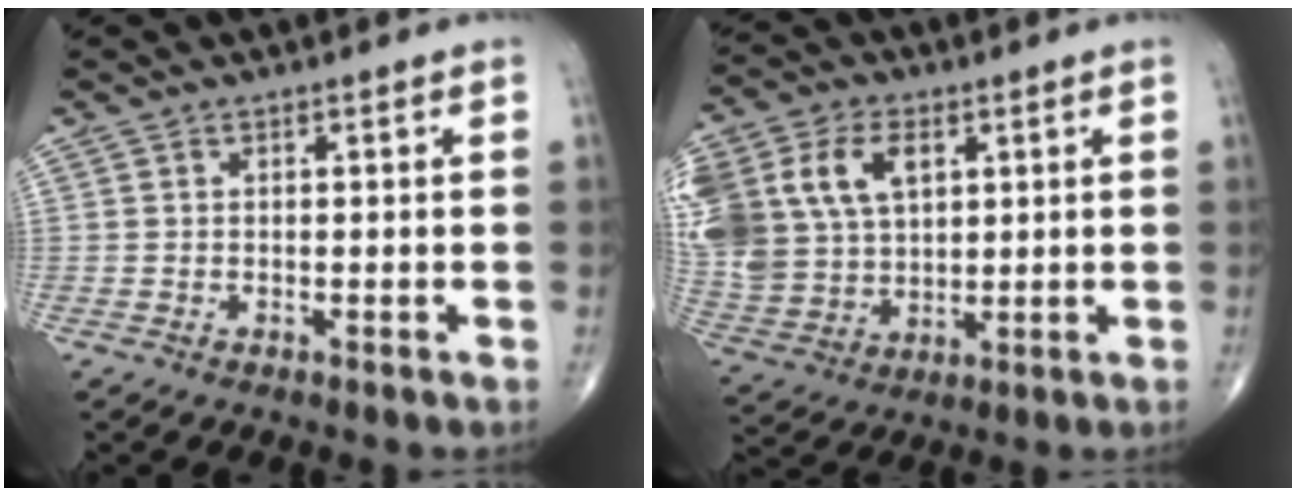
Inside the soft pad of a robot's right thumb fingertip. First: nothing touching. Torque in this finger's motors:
{"motor_torque": [2.11, 2.11, 1.29, 0.52, 0.17]}